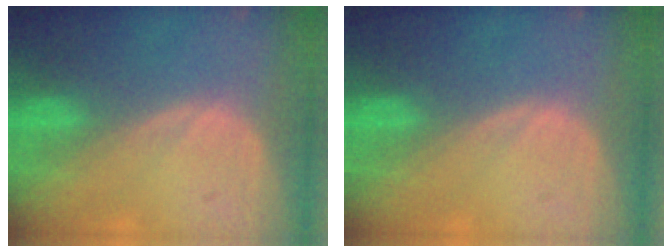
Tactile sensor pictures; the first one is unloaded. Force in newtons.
{"total": 0.0}